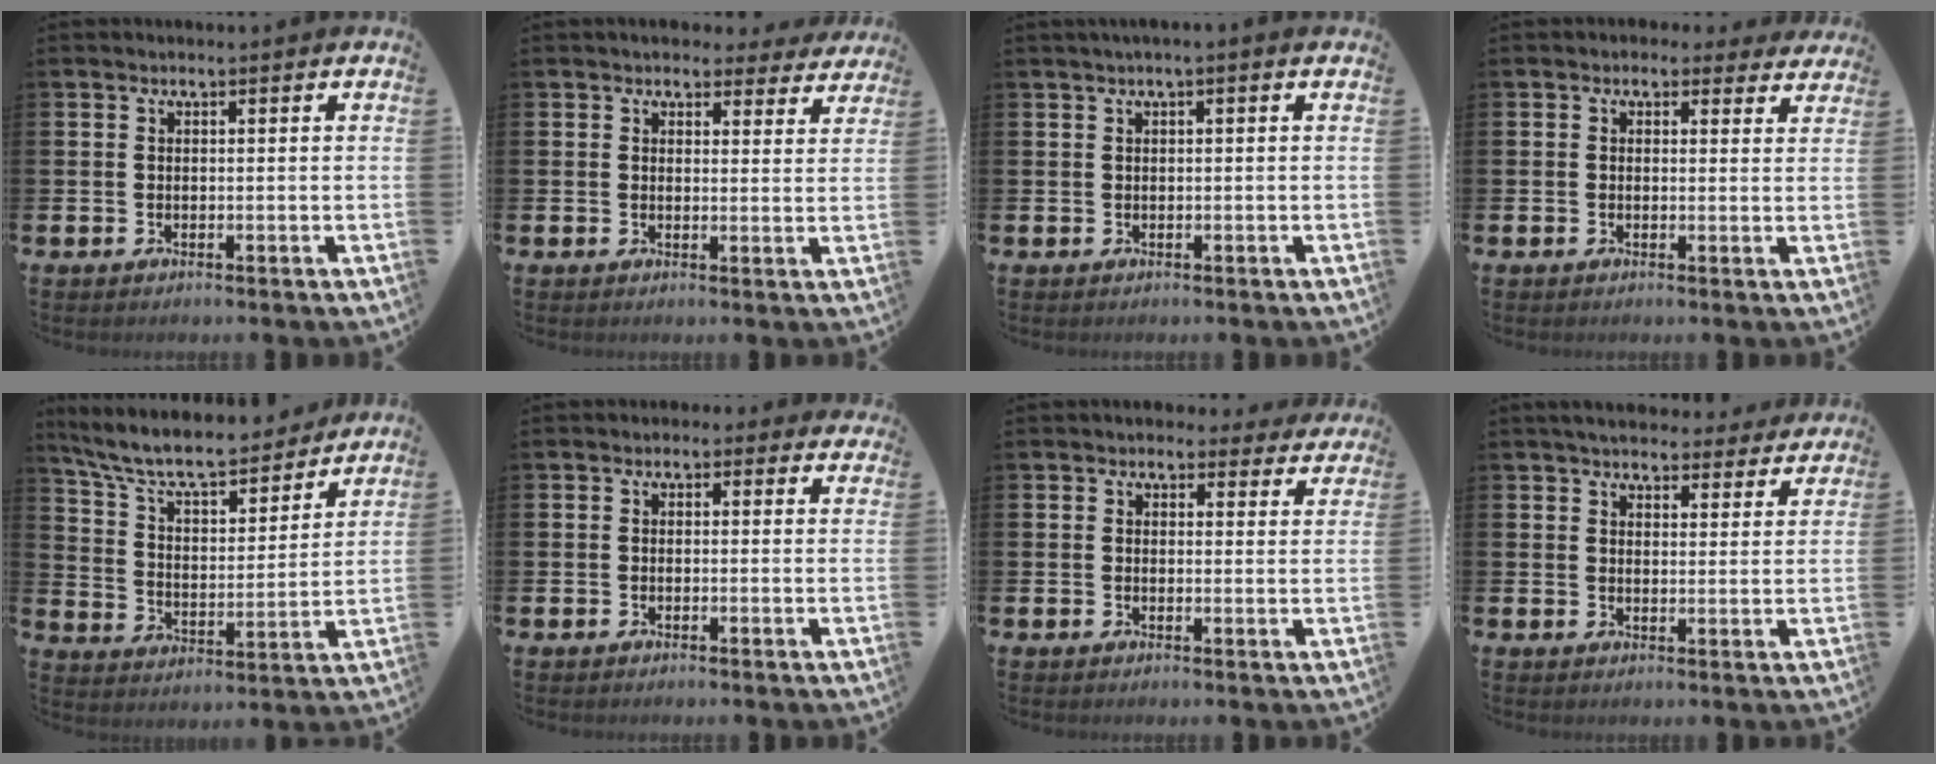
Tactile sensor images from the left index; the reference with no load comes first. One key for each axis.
{"total": 3.5, "fx": 3.2, "fy": 1.3, "fz": 0.4, "tx": 0.001, "ty": -0.018, "tz": 0.055}
{"total": 0.9, "fx": 0.1, "fy": 0.0, "fz": 0.9, "tx": -0.022, "ty": 0.005, "tz": 0.002}
{"total": 1.8, "fx": 1.4, "fy": 1.0, "fz": 0.0, "tx": 0.003, "ty": -0.003, "tz": 0.022}
{"total": 9.1, "fx": 8.3, "fy": 2.1, "fz": 3.2, "tx": -0.096, "ty": -0.059, "tz": 0.141}
{"total": 0.7, "fx": 0.0, "fy": 0.6, "fz": 0.2, "tx": -0.004, "ty": 0.009, "tz": -0.003}
{"total": 2.7, "fx": 2.4, "fy": 1.2, "fz": 0.1, "tx": 0.008, "ty": -0.012, "tz": 0.039}
{"total": 4.8, "fx": 4.6, "fy": 1.3, "fz": 0.6, "tx": -0.017, "ty": -0.025, "tz": 0.082}